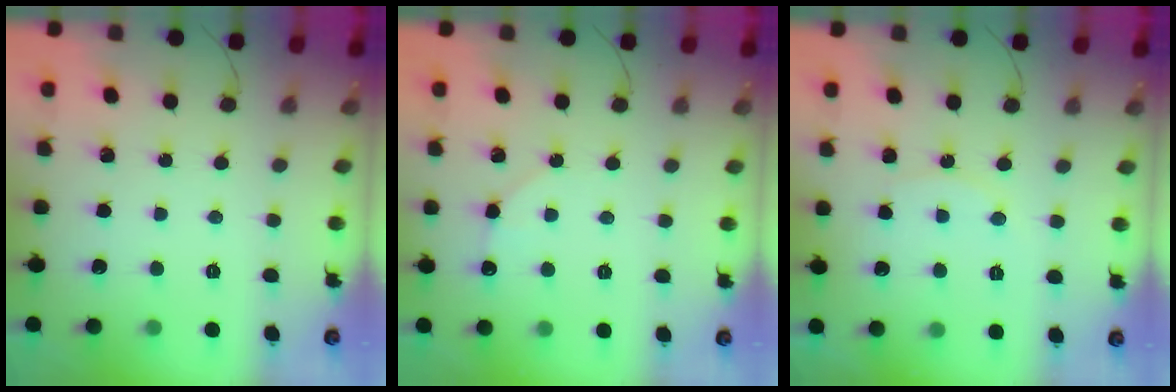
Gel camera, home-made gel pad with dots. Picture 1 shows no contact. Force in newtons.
{"total": 4.5, "press": 4.0, "slide": 2.2}
{"total": 6.5, "press": 6.5, "slide": 0.7}